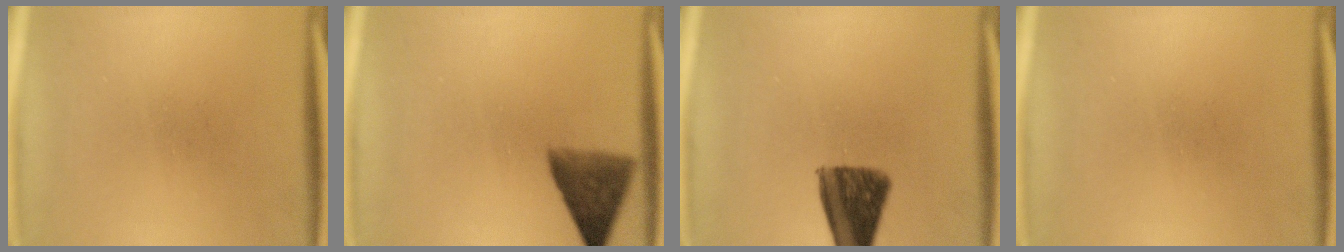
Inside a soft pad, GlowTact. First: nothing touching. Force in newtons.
{"total": 6.8}
{"total": 10.3}
{"total": 0.0}